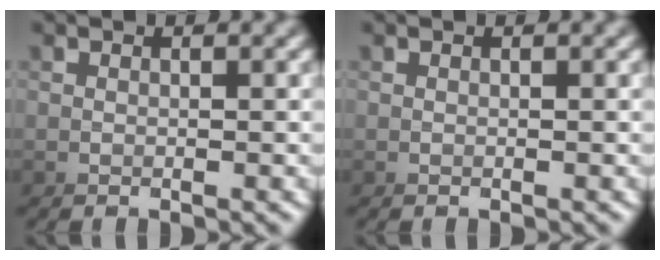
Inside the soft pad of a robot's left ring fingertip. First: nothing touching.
{"total": 0.0}